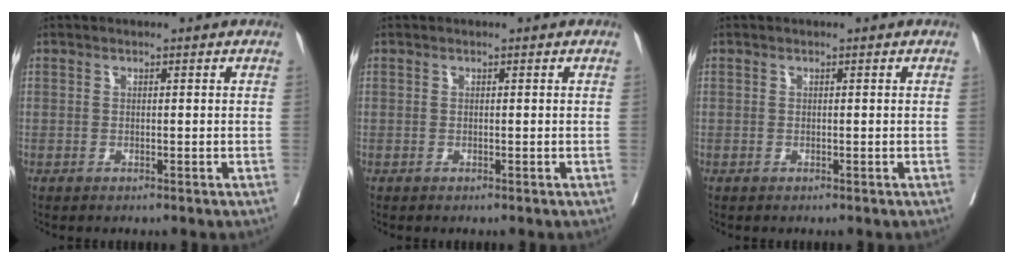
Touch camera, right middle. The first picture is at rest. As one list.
[{"total": 0.0}, {"total": 0.0}]